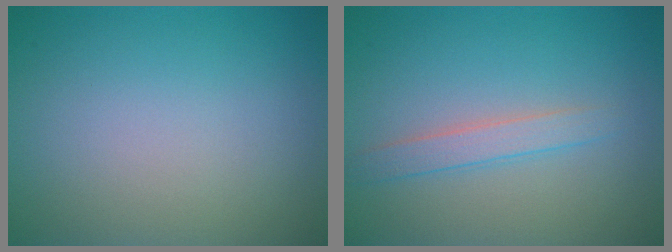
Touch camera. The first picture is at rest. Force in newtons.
{"total": 1.9, "press": 1.9, "slide": 0.1}